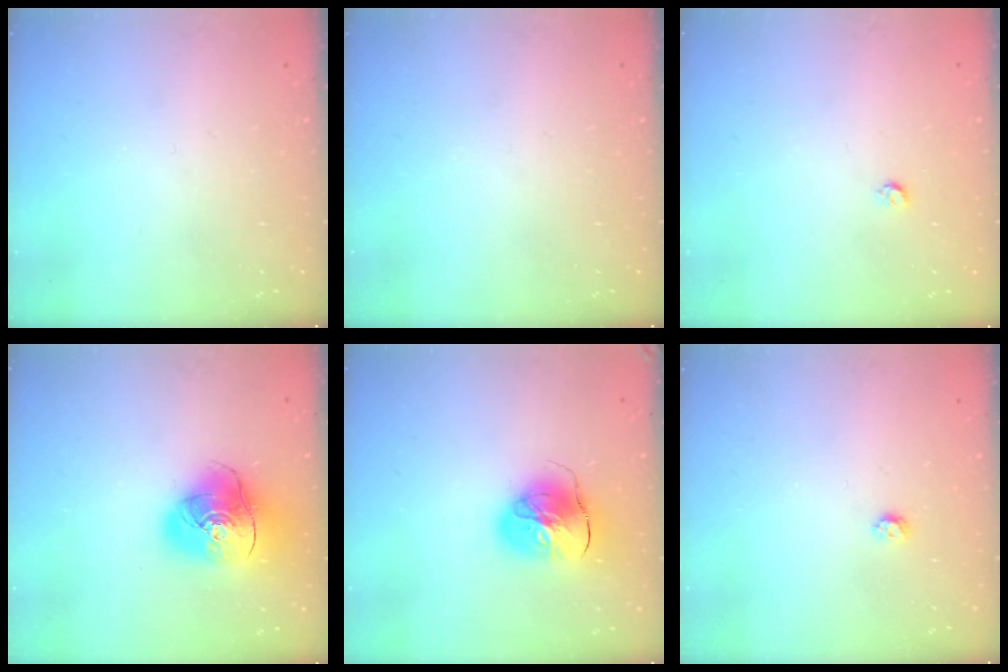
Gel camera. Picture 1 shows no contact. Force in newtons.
{"total": 0.0}
{"total": 3.0, "press": 3.0, "slide": 0.2}
{"total": 16.8, "press": 16.6, "slide": 2.5}
{"total": 12.1, "press": 12.0, "slide": 1.7}
{"total": 3.4, "press": 3.4, "slide": 0.7}